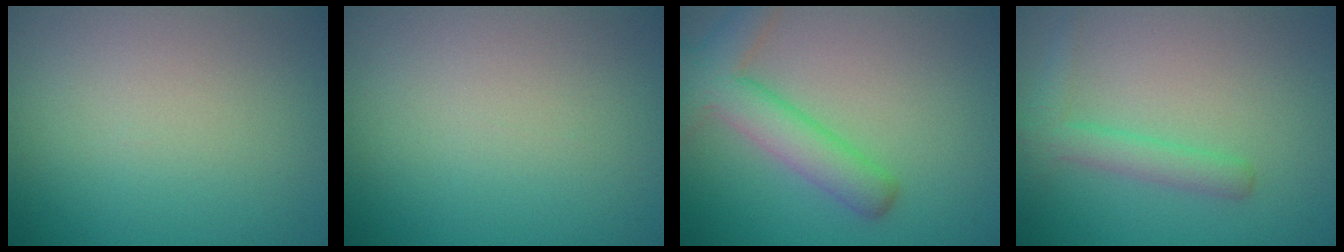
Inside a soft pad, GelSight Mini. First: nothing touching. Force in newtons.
{"total": 0.0}
{"total": 5.0, "press": 5.0, "slide": 0.2}
{"total": 2.5, "press": 2.5, "slide": 0.0}